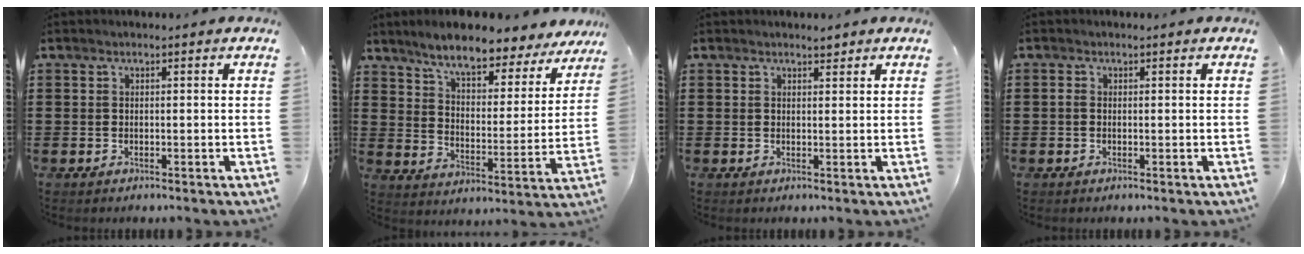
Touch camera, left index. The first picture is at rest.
{"total": 7.8, "force": [7.0, 1.0, 3.4], "torque": [-0.087, -0.038, 0.117]}
{"total": 1.6, "force": [1.4, 0.4, 0.5], "torque": [-0.004, -0.001, 0.026]}
{"total": 0.7, "force": [-0.3, 0.4, 0.5], "torque": [-0.011, -0.001, -0.006]}